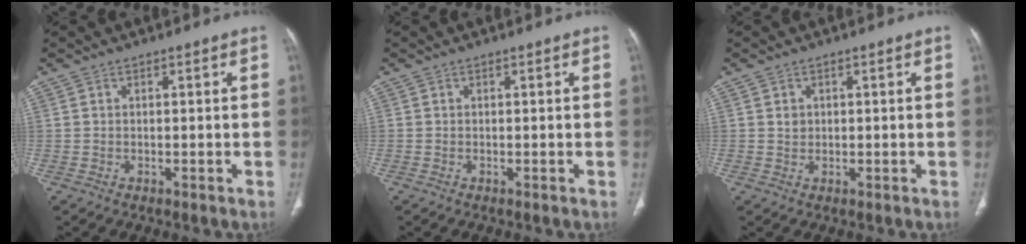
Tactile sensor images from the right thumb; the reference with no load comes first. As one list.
[{"total": 0.0}, {"total": 1.5, "force": [0.3, 1.4, 0.5], "torque": [-0.003, 0.001, 0.006]}]